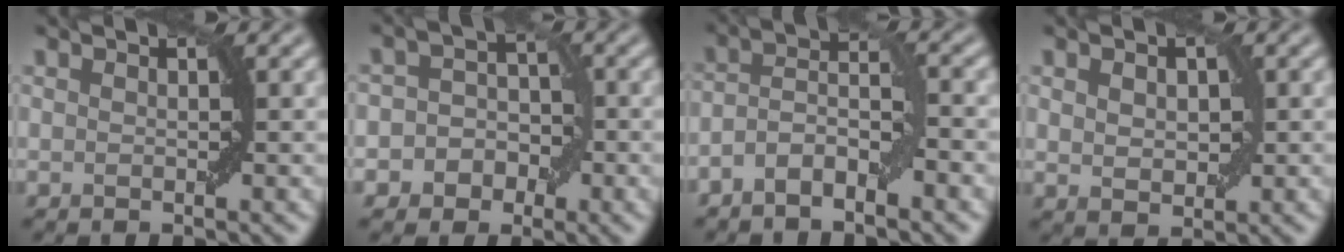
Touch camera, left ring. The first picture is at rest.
{"total": 4.4, "force": [-1.4, 3.9, 1.5], "torque": [0.011, 0.021, -0.037]}
{"total": 3.9, "force": [-2.2, 1.4, 2.9], "torque": [-0.054, 0.012, -0.045]}
{"total": 2.2, "force": [0.5, 1.5, 1.6], "torque": [-0.026, 0.000, 0.013]}